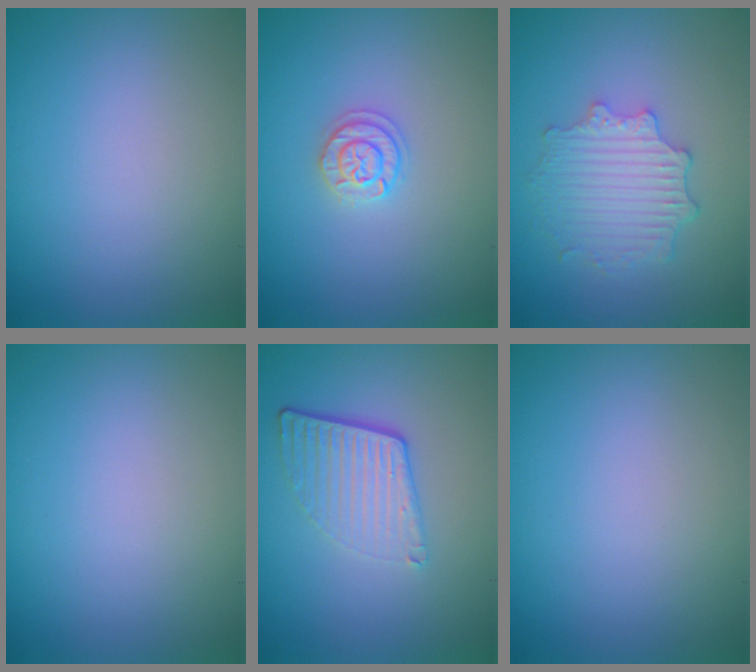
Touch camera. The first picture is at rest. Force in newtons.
{"total": 1.8, "press": 1.8, "slide": 0.3}
{"total": 4.0, "press": 3.3, "slide": 2.3}
{"total": 0.0}
{"total": 4.1, "press": 2.7, "slide": 3.1}
{"total": 0.0}